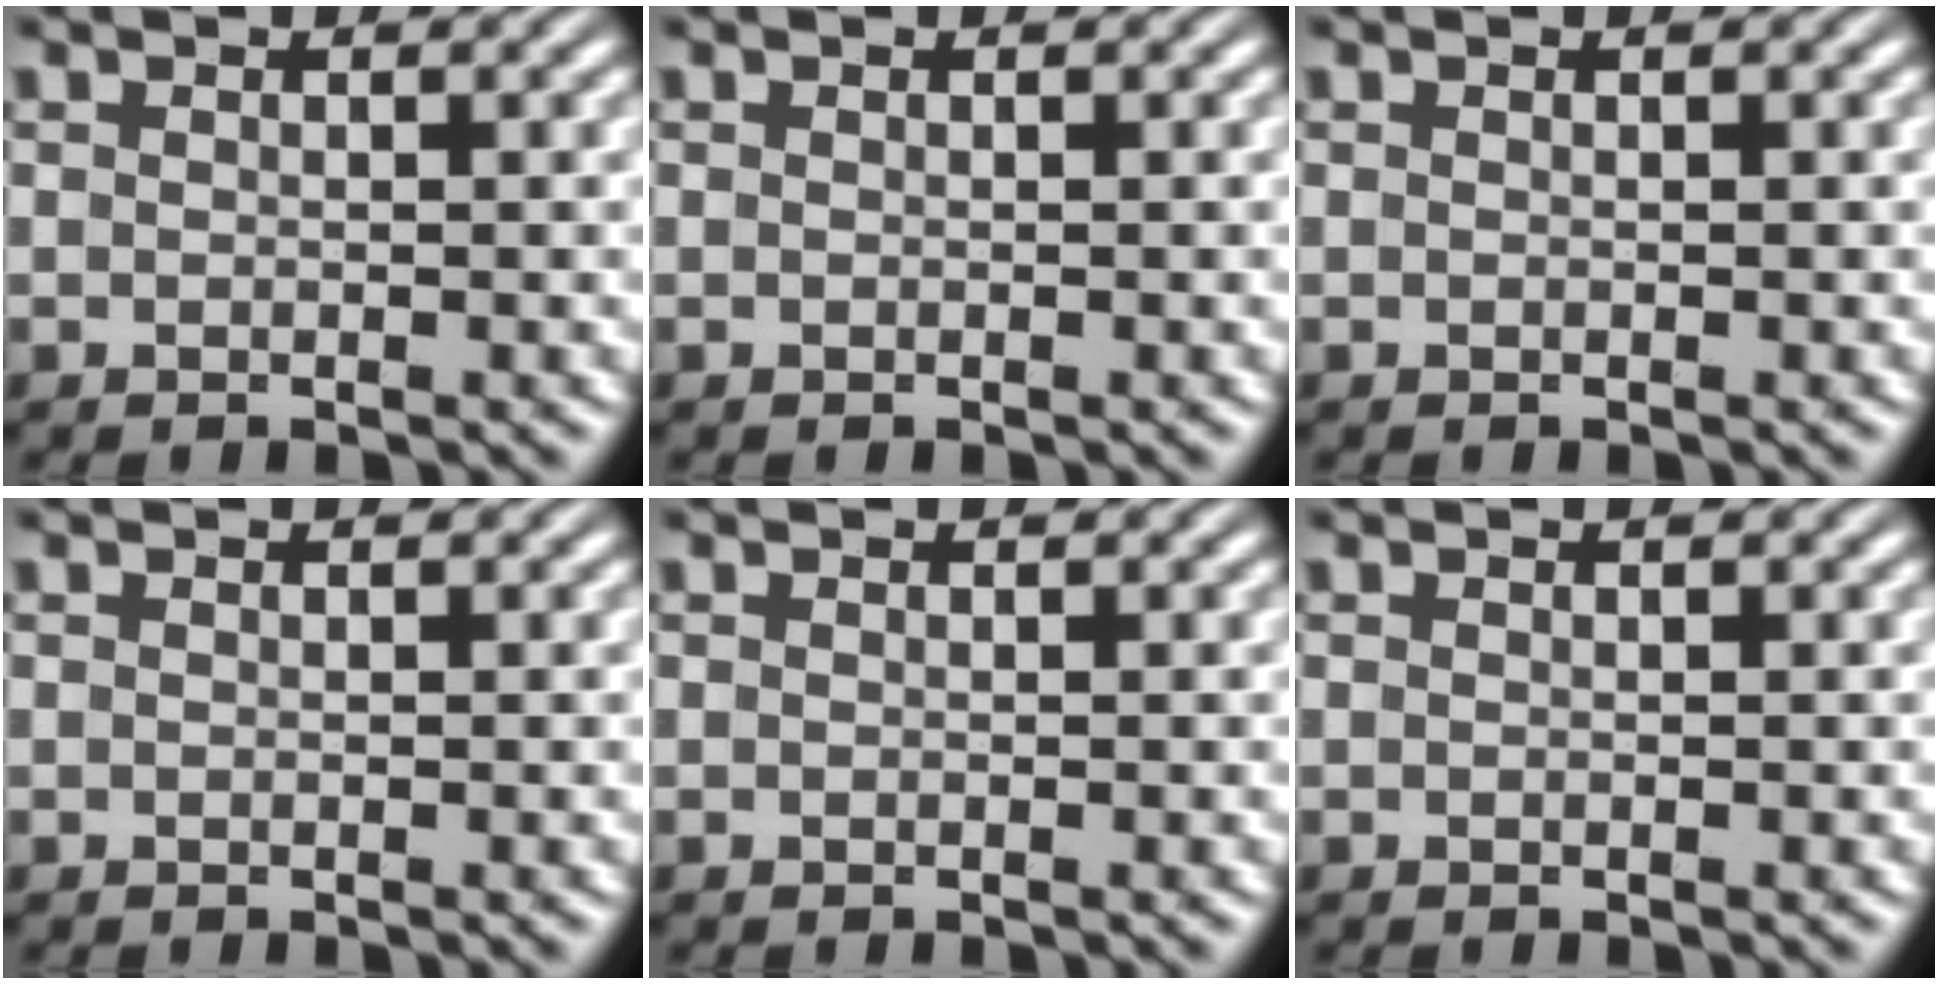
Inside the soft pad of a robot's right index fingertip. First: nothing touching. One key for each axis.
{"total": 0.0}
{"total": 0.0}
{"total": 0.0}
{"total": 0.0}
{"total": 0.0}